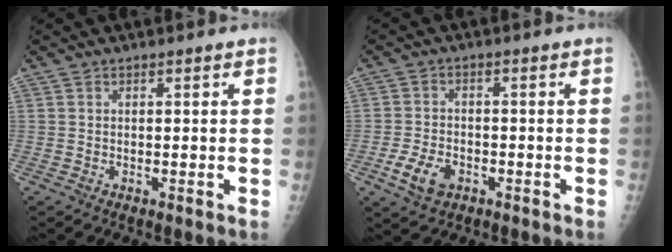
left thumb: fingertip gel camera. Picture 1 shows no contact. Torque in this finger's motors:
{"motor_torque": [-0.28, 0.43, 0.14, -0.07, 0.05]}